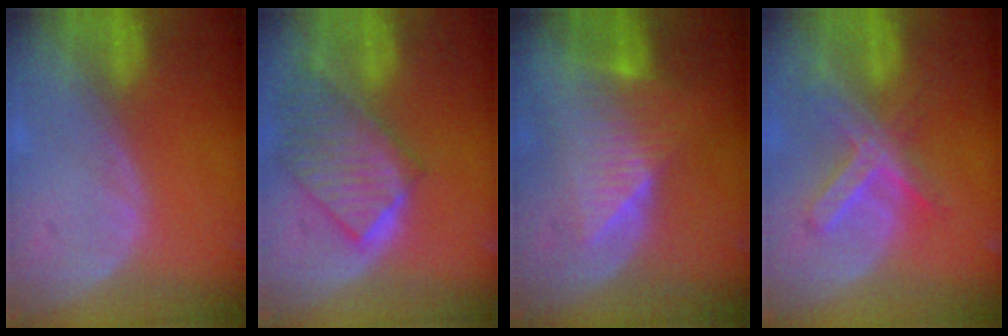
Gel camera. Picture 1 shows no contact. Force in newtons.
{"total": 10.0, "press": 8.8, "slide": 4.7}
{"total": 7.3, "press": 7.2, "slide": 1.5}
{"total": 7.3, "press": 6.3, "slide": 3.7}